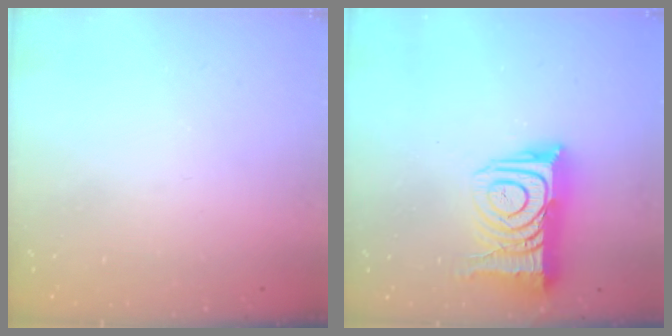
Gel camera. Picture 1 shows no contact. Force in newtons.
{"total": 15.7, "press": 15.6, "slide": 1.2}